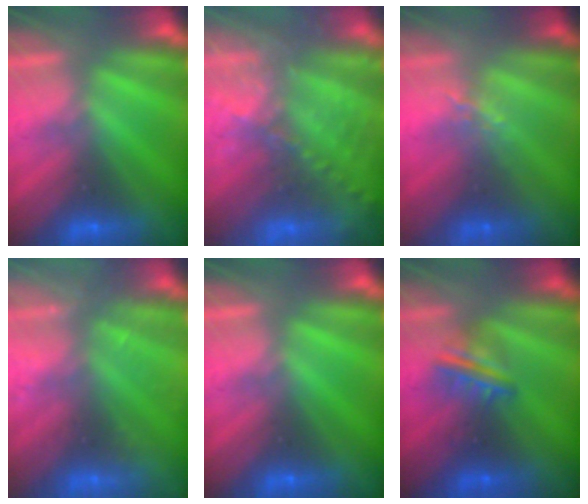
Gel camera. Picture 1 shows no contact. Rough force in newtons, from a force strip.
{"total": 9.6}
{"total": 1.3}
{"total": 2.7}
{"total": 0.0}
{"total": 2.8}